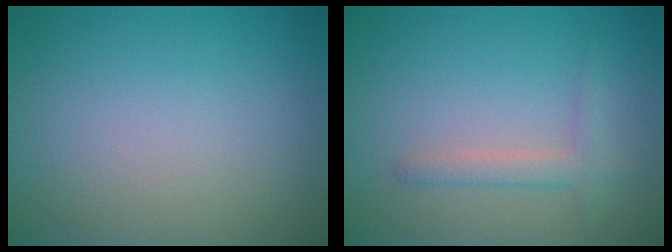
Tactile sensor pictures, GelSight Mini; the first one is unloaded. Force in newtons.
{"total": 1.8, "press": 1.8, "slide": 0.2}